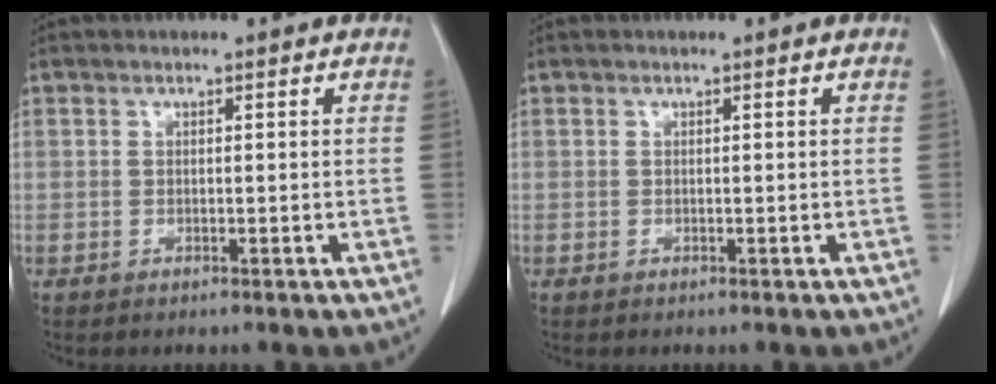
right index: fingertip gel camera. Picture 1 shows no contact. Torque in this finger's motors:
{"motor_torque": [-0.01, 0.12, -0.02, 0.01]}